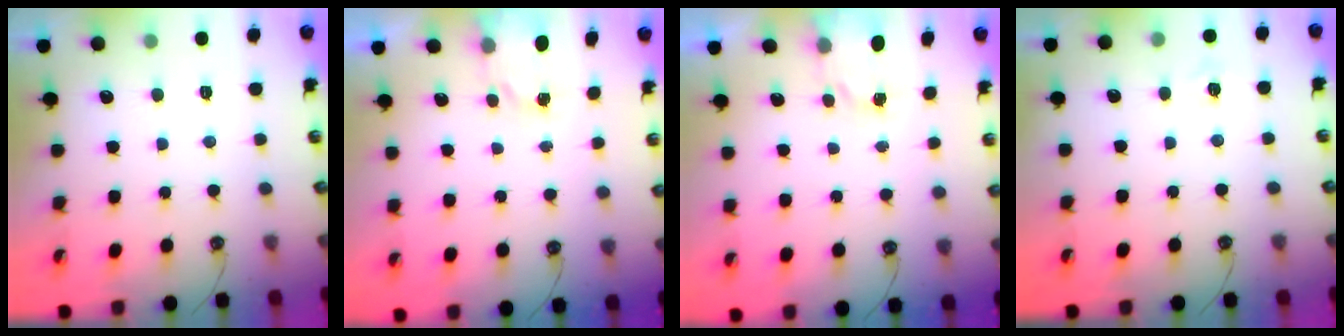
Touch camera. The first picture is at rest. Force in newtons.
{"total": 2.3, "press": 2.3, "slide": 0.2}
{"total": 2.3, "press": 2.3, "slide": 0.2}
{"total": 3.7, "press": 3.7, "slide": 0.3}